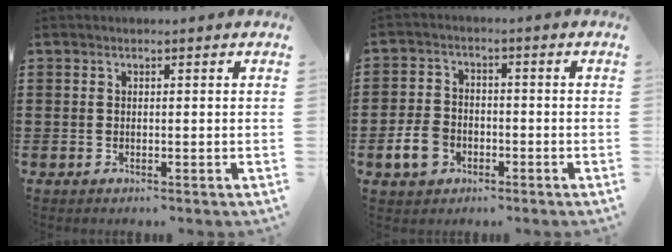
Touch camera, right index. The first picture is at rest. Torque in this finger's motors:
{"motor_torque": [0.74, 0.68, 0.02, -0.03]}